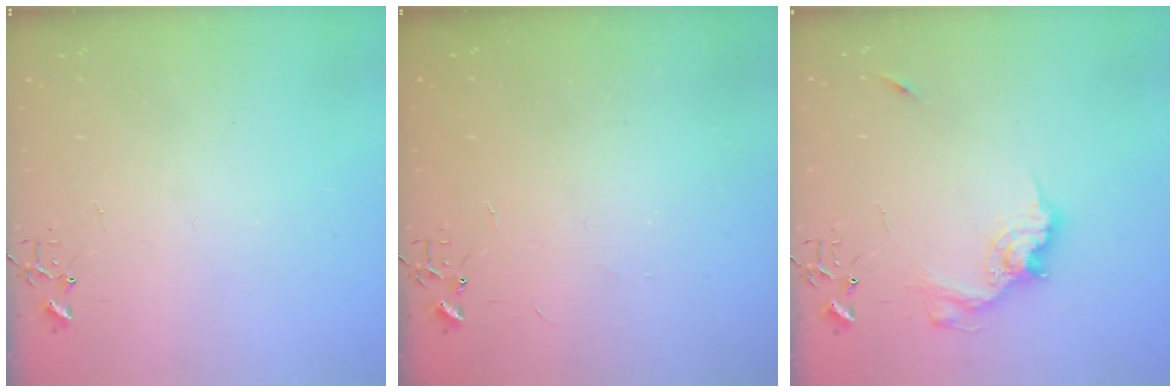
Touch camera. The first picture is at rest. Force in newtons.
{"total": 1.9, "press": 1.9, "slide": 0.3}
{"total": 13.6, "press": 13.6, "slide": 1.0}